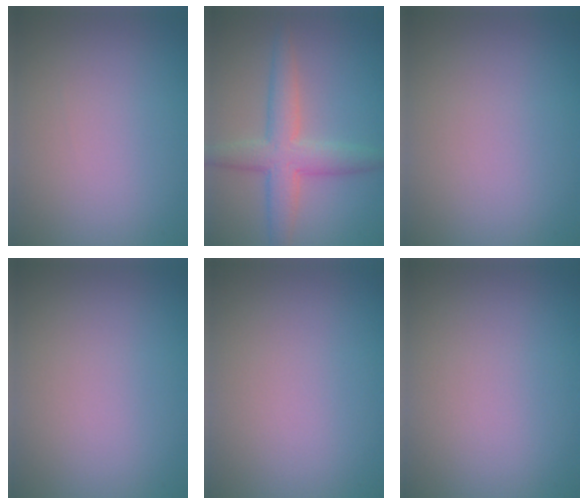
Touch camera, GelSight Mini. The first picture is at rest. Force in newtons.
{"total": 4.5, "press": 4.5, "slide": 0.1}
{"total": 0.0}
{"total": 0.0}
{"total": 0.0}
{"total": 0.0}